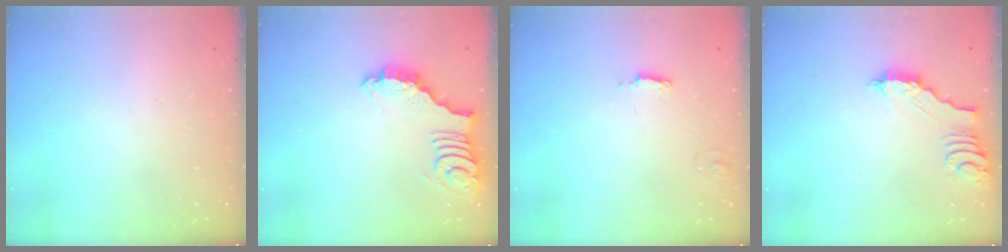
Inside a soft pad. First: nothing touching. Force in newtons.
{"total": 3.0, "press": 3.0, "slide": 0.1}
{"total": 3.8, "press": 3.8, "slide": 0.3}
{"total": 3.0, "press": 3.0, "slide": 0.2}